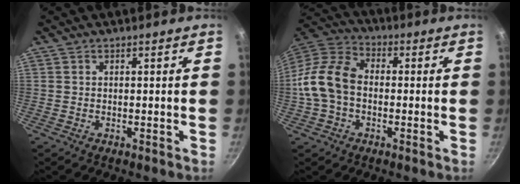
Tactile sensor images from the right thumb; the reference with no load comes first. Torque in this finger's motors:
{"motor_torque": [-0.25, 0.87, 0.46, -0.47, 0.18]}